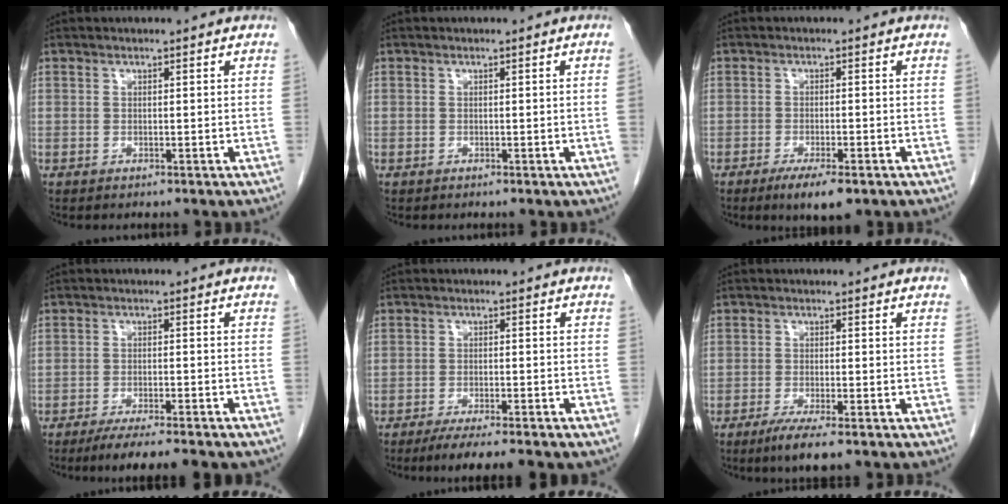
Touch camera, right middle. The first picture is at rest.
{"total": 0.7, "force": [0.0, -0.3, 0.6], "torque": [0.000, 0.001, -0.002]}
{"total": 5.5, "force": [-3.4, 1.1, 4.1], "torque": [-0.067, -0.010, -0.050]}
{"total": 9.6, "force": [-7.9, 0.7, 5.4], "torque": [-0.065, -0.015, -0.113]}
{"total": 8.2, "force": [-6.6, 0.4, 4.9], "torque": [-0.058, -0.014, -0.094]}
{"total": 5.2, "force": [-3.5, 0.5, 3.8], "torque": [-0.065, -0.014, -0.056]}